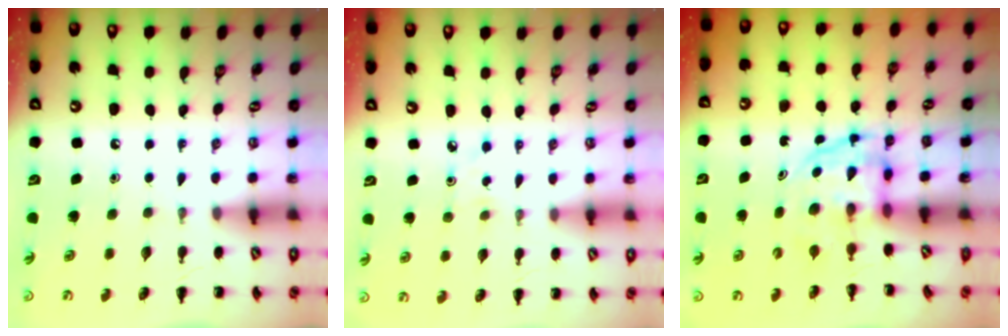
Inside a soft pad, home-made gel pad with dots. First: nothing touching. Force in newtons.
{"total": 2.1, "press": 2.0, "slide": 0.7}
{"total": 3.8, "press": 3.8, "slide": 0.3}